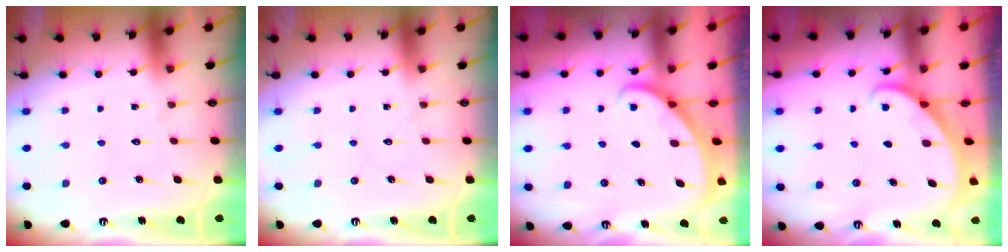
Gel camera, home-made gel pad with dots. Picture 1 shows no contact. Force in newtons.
{"total": 0.0}
{"total": 2.1, "press": 2.1, "slide": 0.1}
{"total": 1.9, "press": 1.9, "slide": 0.1}